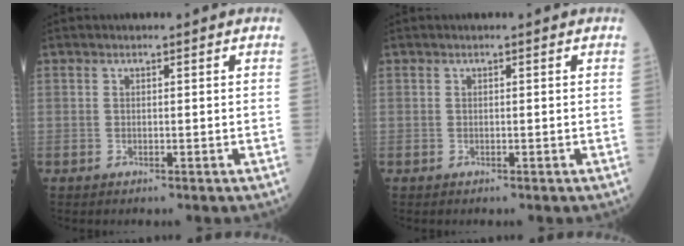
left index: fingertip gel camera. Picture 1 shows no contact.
{"total": 0.0}